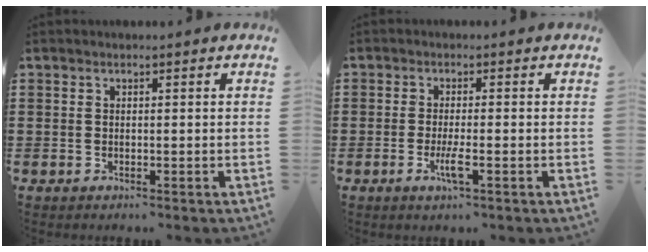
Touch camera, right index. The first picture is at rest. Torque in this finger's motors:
{"motor_torque": [1.01, 1.13, 0.27, 0.07]}